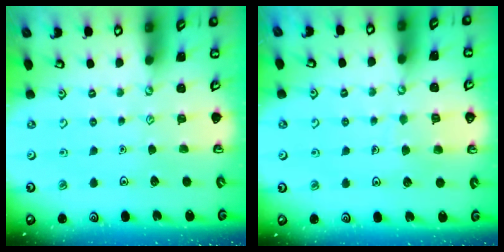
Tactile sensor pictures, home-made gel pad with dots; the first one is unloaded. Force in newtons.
{"total": 5.6, "press": 5.6, "slide": 0.2}